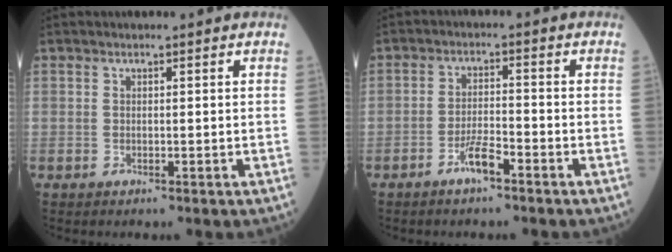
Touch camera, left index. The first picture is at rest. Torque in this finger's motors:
{"motor_torque": [0.49, 0.39, 0.15, 0.02]}